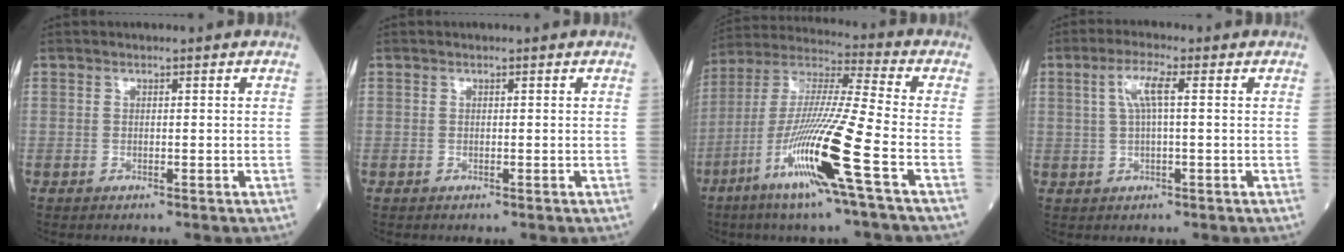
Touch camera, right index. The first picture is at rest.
{"total": 0.0}
{"total": 16.9, "force": [-7.1, -1.1, 15.3], "torque": [-0.317, -0.025, -0.137]}
{"total": 4.2, "force": [1.1, 0.4, 4.0], "torque": [-0.084, 0.014, 0.025]}